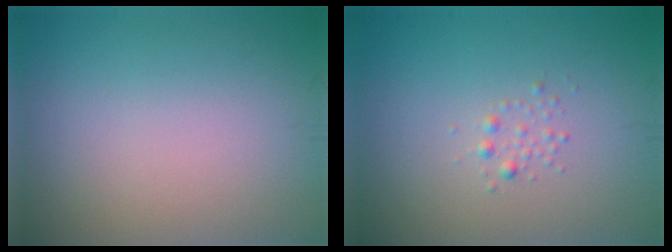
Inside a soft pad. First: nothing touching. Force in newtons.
{"total": 0.8, "press": 0.8, "slide": 0.0}